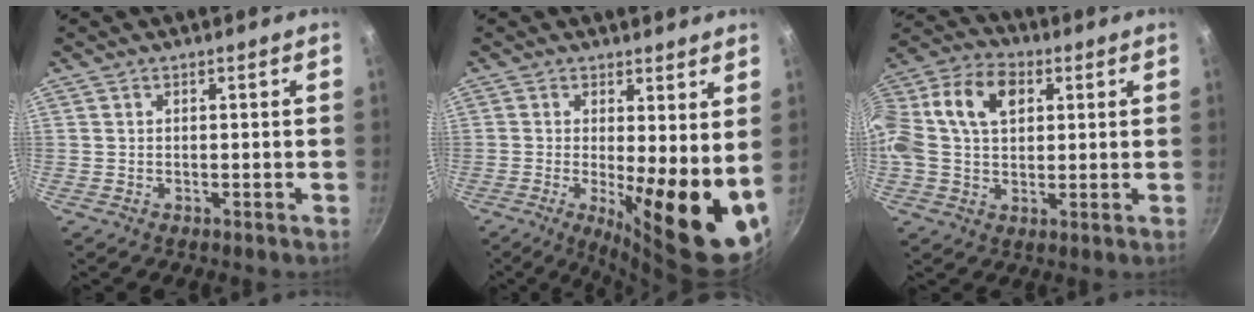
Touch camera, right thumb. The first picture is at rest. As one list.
[{"total": 15.3, "force": [-0.7, 4.5, 14.7], "torque": [-0.176, -0.028, -0.003]}, {"total": 17.2, "force": [3.9, 11.7, 12.0], "torque": [-0.234, 0.031, 0.053]}]